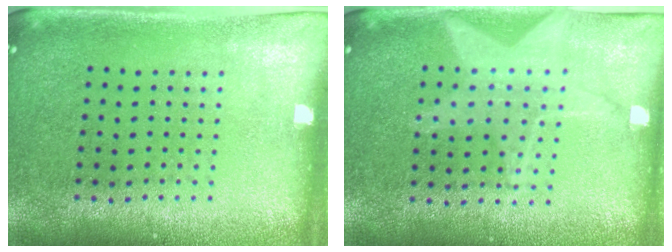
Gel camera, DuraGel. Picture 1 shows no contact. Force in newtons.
{"total": 1.2, "press": 1.2, "slide": 0.3}